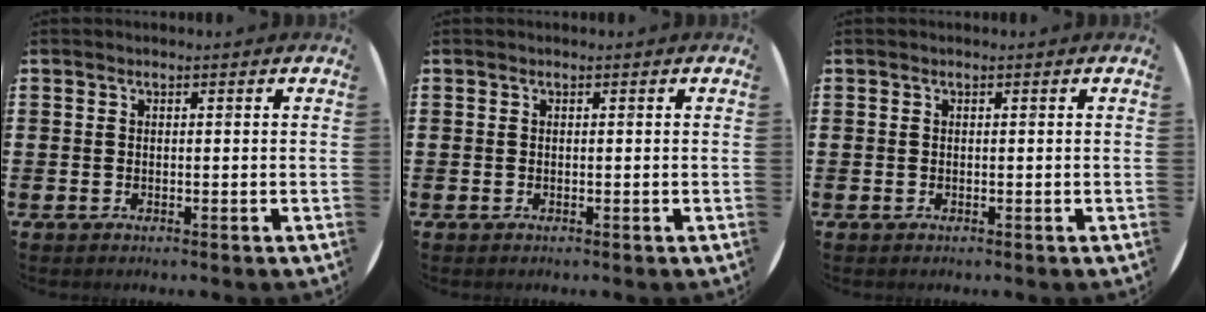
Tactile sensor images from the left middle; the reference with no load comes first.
{"total": 0.0}
{"total": 0.0}